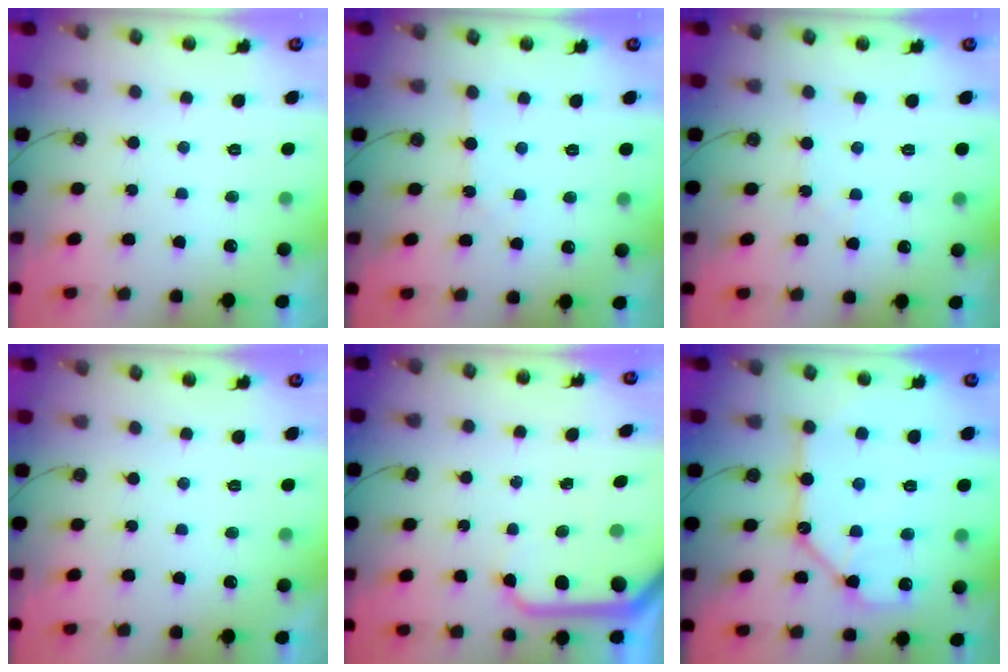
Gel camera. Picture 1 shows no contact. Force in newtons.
{"total": 2.3, "press": 2.2, "slide": 0.4}
{"total": 2.8, "press": 2.8, "slide": 0.6}
{"total": 0.0}
{"total": 11.4, "press": 11.3, "slide": 1.1}
{"total": 12.7, "press": 12.6, "slide": 1.5}